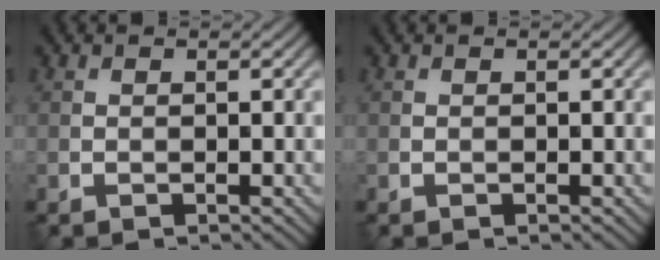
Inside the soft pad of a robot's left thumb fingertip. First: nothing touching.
{"total": 0.0}